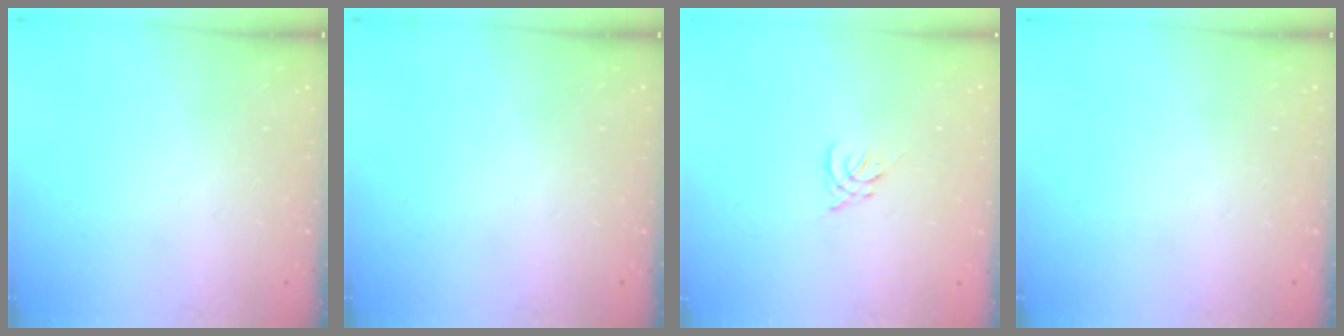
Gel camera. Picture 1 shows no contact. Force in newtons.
{"total": 0.0}
{"total": 1.3, "press": 1.2, "slide": 0.6}
{"total": 0.0}